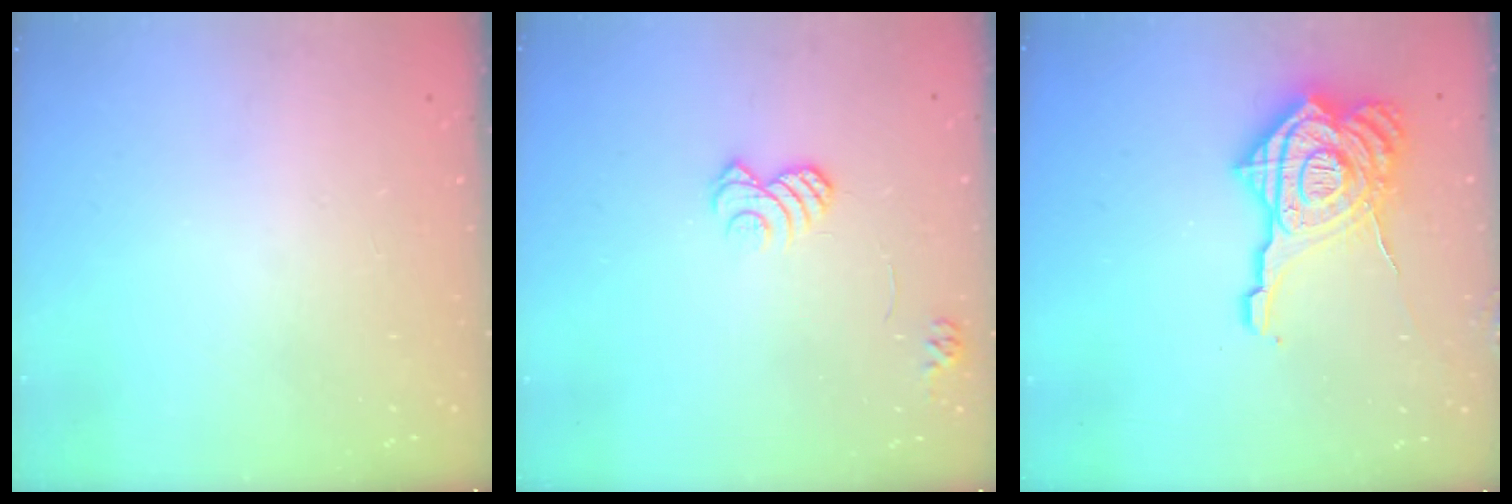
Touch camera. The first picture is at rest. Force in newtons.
{"total": 7.9, "press": 7.9, "slide": 0.4}
{"total": 23.2, "press": 23.0, "slide": 2.5}